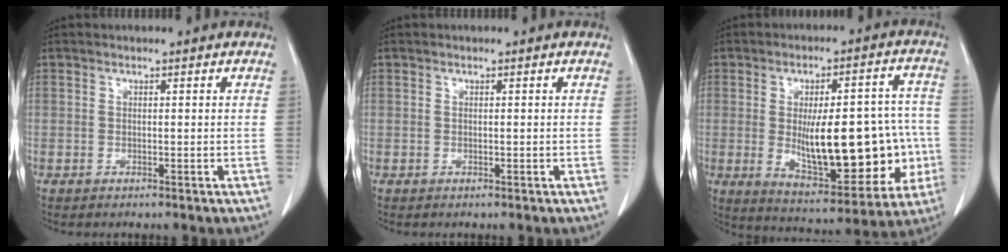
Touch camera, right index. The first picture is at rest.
{"total": 0.0}
{"total": 19.8, "force": [-2.5, 7.1, 18.3], "torque": [-0.241, 0.019, -0.012]}